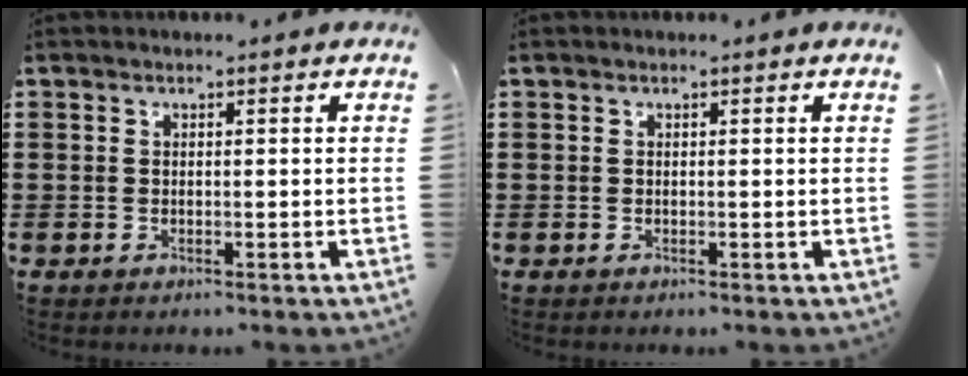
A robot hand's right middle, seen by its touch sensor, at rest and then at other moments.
{"total": 0.0}